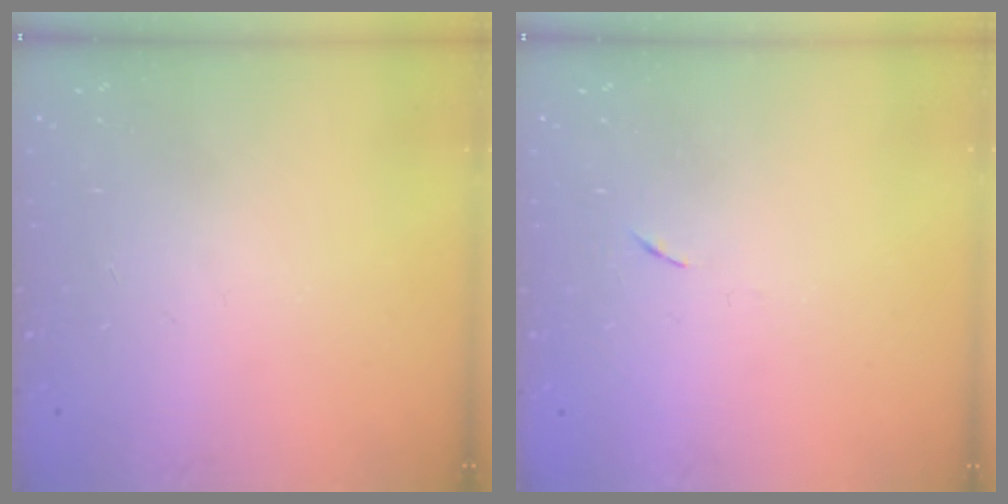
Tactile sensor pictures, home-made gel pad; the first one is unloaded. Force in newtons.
{"total": 3.8, "press": 3.7, "slide": 0.7}